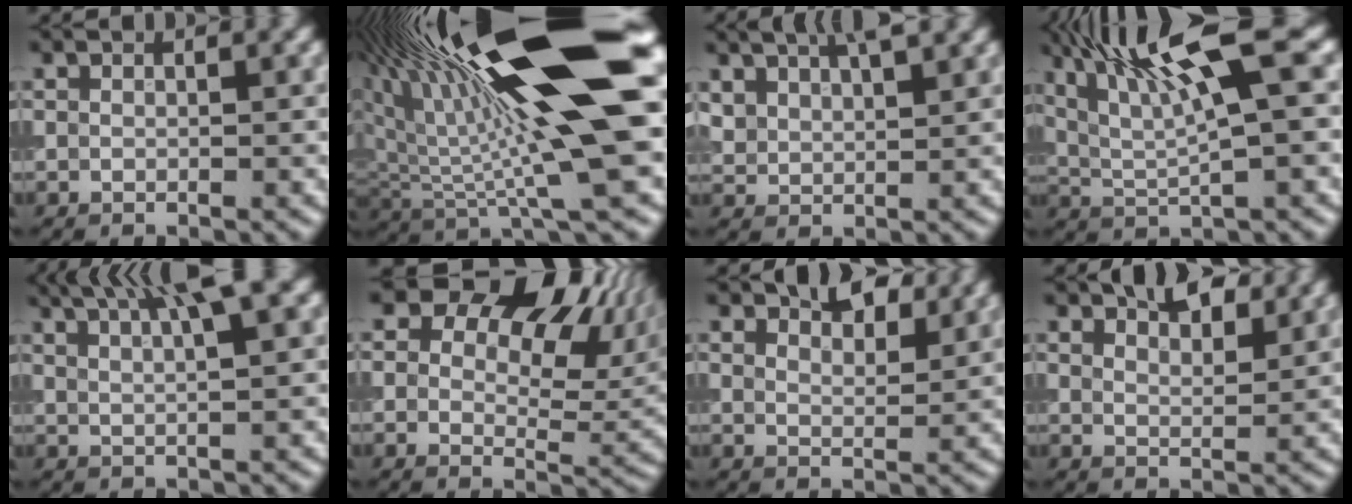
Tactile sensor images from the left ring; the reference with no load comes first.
{"total": 17.9, "force": [5.3, 4.1, 16.6], "torque": [-0.275, 0.008, 0.088]}
{"total": 5.3, "force": [4.0, 1.9, 2.8], "torque": [-0.059, 0.021, 0.064]}
{"total": 9.4, "force": [3.8, 1.7, 8.5], "torque": [-0.150, 0.014, 0.071]}
{"total": 6.5, "force": [3.9, 1.6, 4.9], "torque": [-0.045, 0.029, 0.047]}
{"total": 13.1, "force": [6.2, 7.7, 8.6], "torque": [-0.092, 0.016, 0.096]}
{"total": 2.7, "force": [2.3, 1.1, 0.9], "torque": [-0.012, 0.002, 0.035]}
{"total": 2.9, "force": [2.5, 1.0, 1.1], "torque": [-0.014, 0.005, 0.037]}